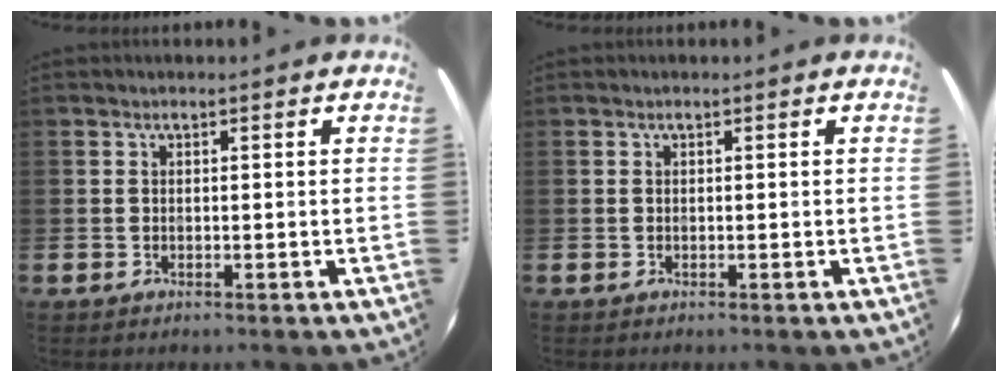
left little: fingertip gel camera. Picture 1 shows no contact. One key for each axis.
{"total": 0.0}